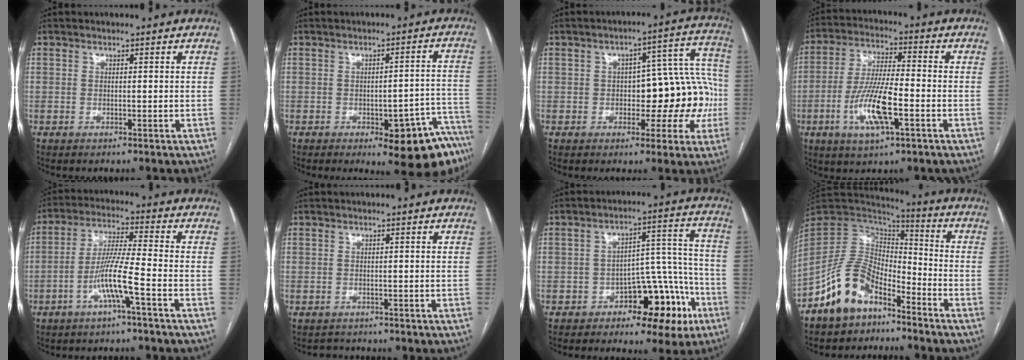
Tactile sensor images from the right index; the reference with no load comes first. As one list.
[{"total": 13.3, "force": [-8.7, 2.8, 9.7], "torque": [-0.040, 0.036, -0.102]}, {"total": 13.2, "force": [-2.2, 6.8, 11.2], "torque": [-0.121, 0.054, -0.020]}, {"total": 11.5, "force": [-3.8, 2.3, 10.5], "torque": [-0.214, -0.005, -0.068]}, {"total": 8.1, "force": [-3.4, -0.5, 7.3], "torque": [-0.146, 0.007, -0.068]}, {"total": 1.8, "force": [-1.4, 1.0, -0.5], "torque": [-0.001, -0.002, -0.024]}, {"total": 11.6, "force": [-6.0, 5.9, 7.9], "torque": [-0.077, 0.039, -0.075]}, {"total": 11.7, "force": [-7.8, 6.1, 6.3], "torque": [-0.133, 0.028, -0.152]}]